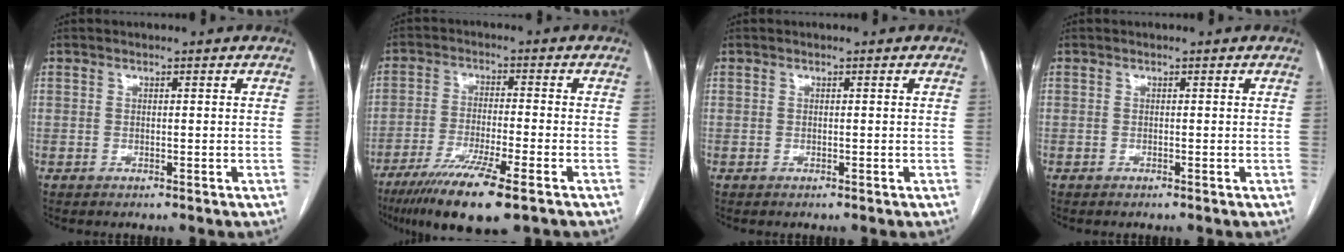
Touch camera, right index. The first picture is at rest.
{"total": 12.1, "force": [-7.8, 0.8, 9.2], "torque": [-0.159, -0.031, -0.130]}
{"total": 0.0}
{"total": 0.0}